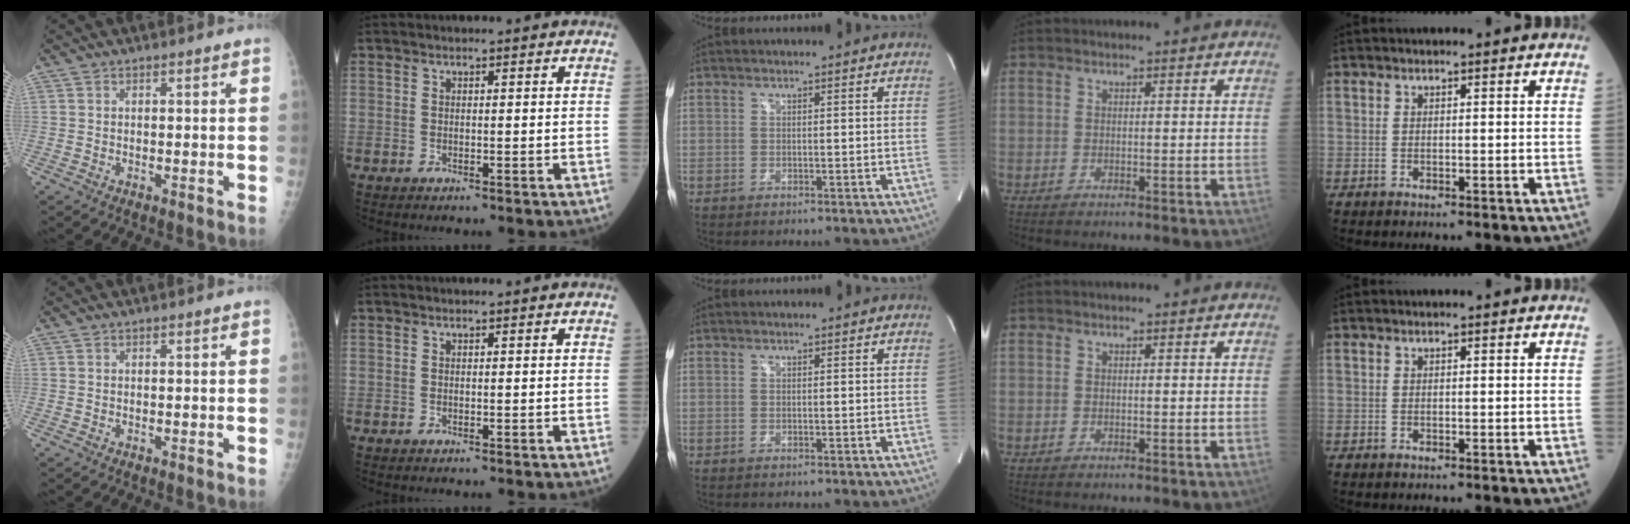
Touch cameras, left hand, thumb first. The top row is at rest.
{}